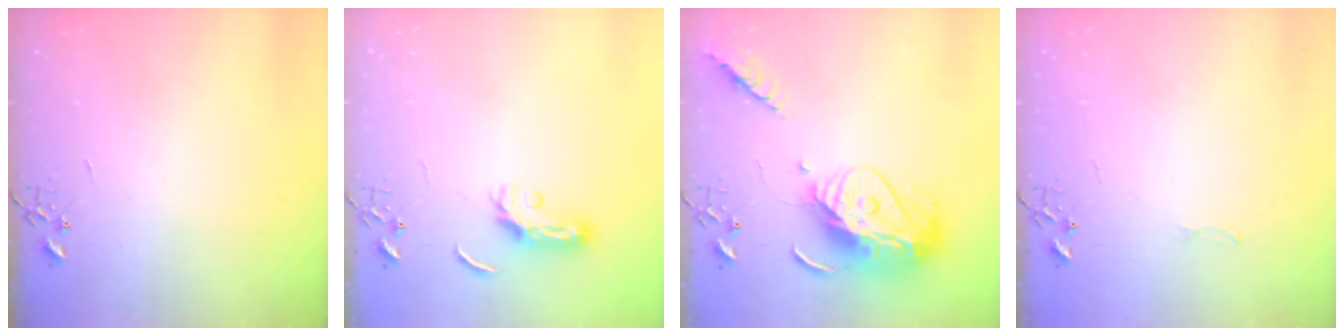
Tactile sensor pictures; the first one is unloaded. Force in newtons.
{"total": 5.6, "press": 5.6, "slide": 0.5}
{"total": 17.5, "press": 17.4, "slide": 1.6}
{"total": 2.8, "press": 2.8, "slide": 0.4}